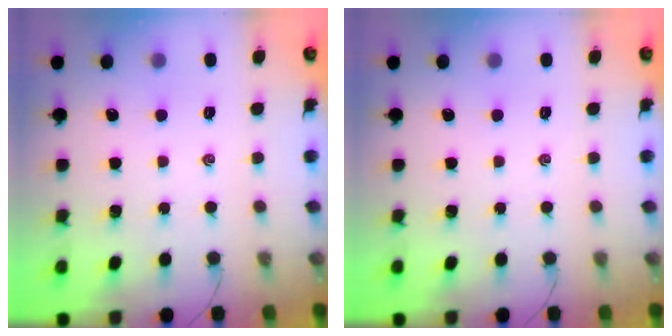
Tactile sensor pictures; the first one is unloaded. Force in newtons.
{"total": 0.0}